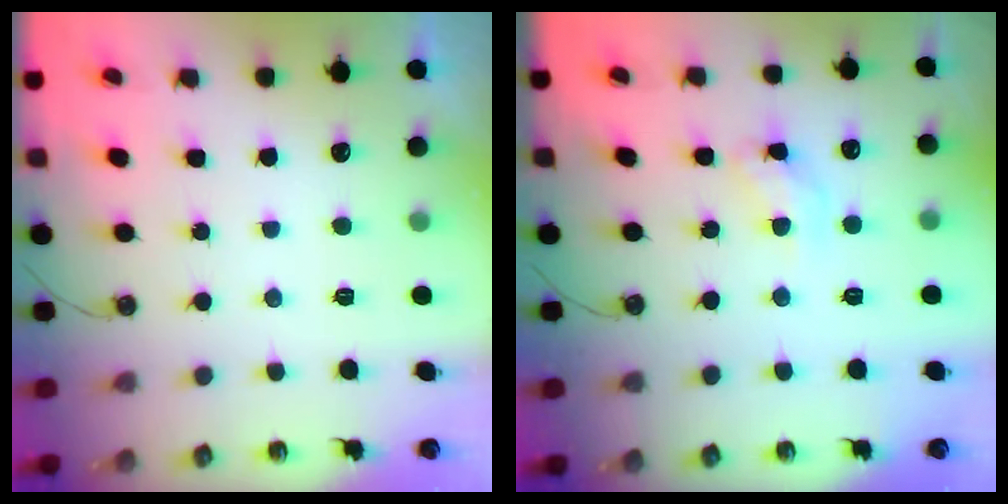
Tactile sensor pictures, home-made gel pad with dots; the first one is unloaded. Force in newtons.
{"total": 10.3, "press": 10.3, "slide": 0.6}